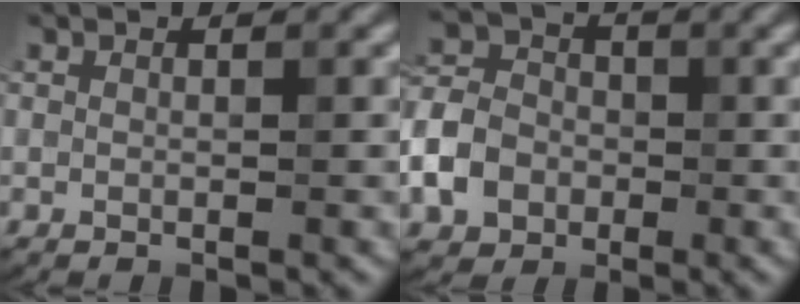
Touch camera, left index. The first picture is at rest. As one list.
[{"total": 4.9, "force": [-1.6, 4.0, 2.2], "torque": [-0.048, 0.006, -0.044]}]